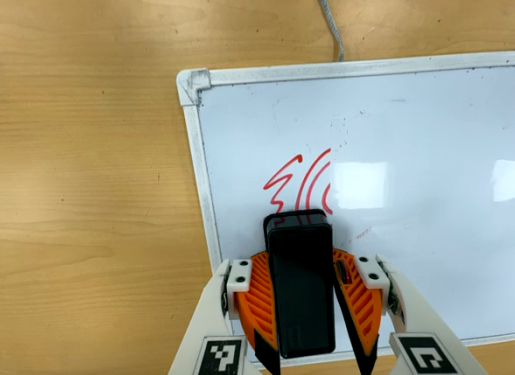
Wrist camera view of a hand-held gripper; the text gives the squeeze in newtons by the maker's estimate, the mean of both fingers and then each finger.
{"total": 16.8, "left": 17.6, "right": 16.1}